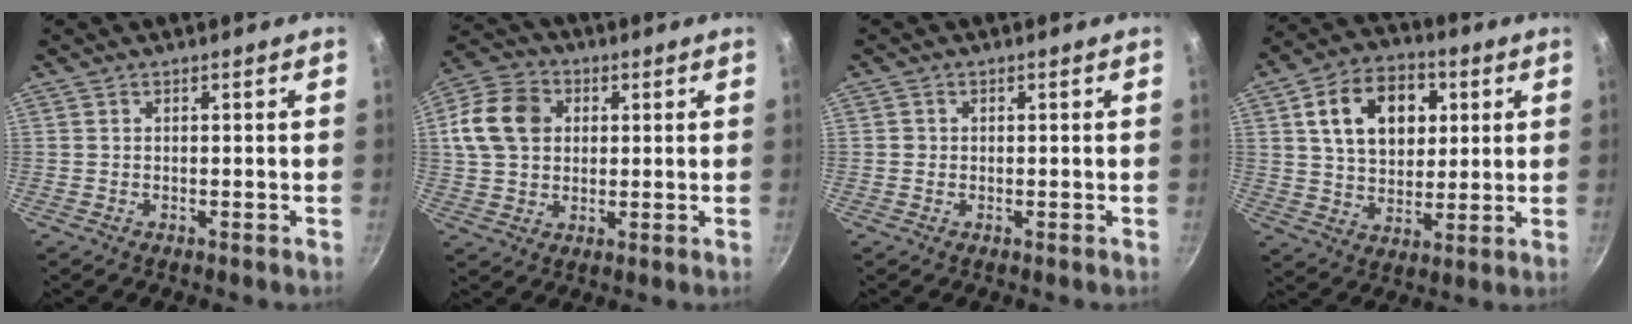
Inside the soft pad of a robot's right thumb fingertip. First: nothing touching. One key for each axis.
{"total": 12.0, "fx": 2.2, "fy": 9.6, "fz": 6.9, "tx": -0.111, "ty": 0.013, "tz": 0.027}
{"total": 0.9, "fx": -0.1, "fy": 0.9, "fz": 0.2, "tx": 0.000, "ty": 0.001, "tz": -0.003}
{"total": 15.9, "fx": 4.3, "fy": 11.3, "fz": 10.3, "tx": -0.133, "ty": 0.002, "tz": 0.066}